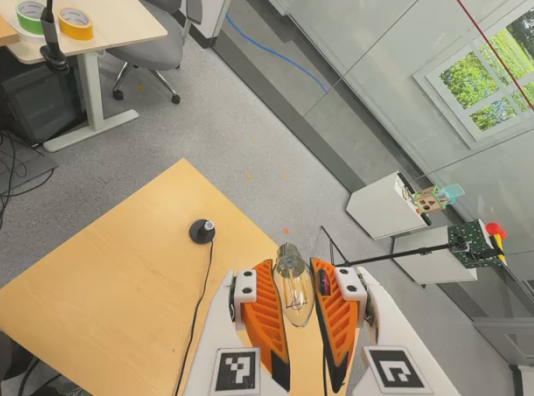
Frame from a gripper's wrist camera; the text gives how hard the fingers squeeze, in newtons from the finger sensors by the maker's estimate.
{"total": 19.3, "left": 21.8, "right": 16.8}